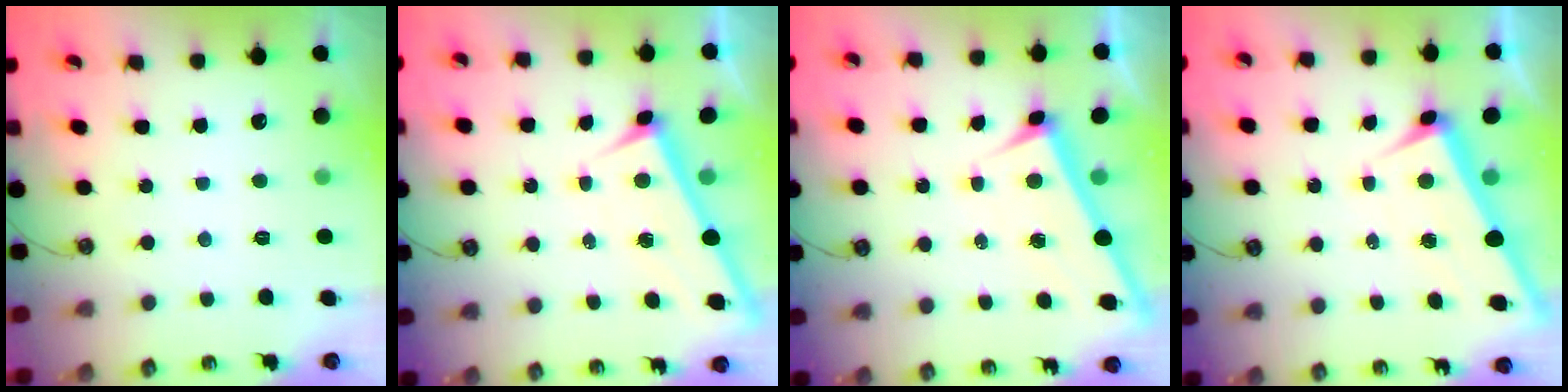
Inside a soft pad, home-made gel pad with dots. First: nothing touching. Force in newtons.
{"total": 2.7, "press": 2.7, "slide": 0.3}
{"total": 3.1, "press": 3.1, "slide": 0.1}
{"total": 3.0, "press": 2.9, "slide": 0.6}